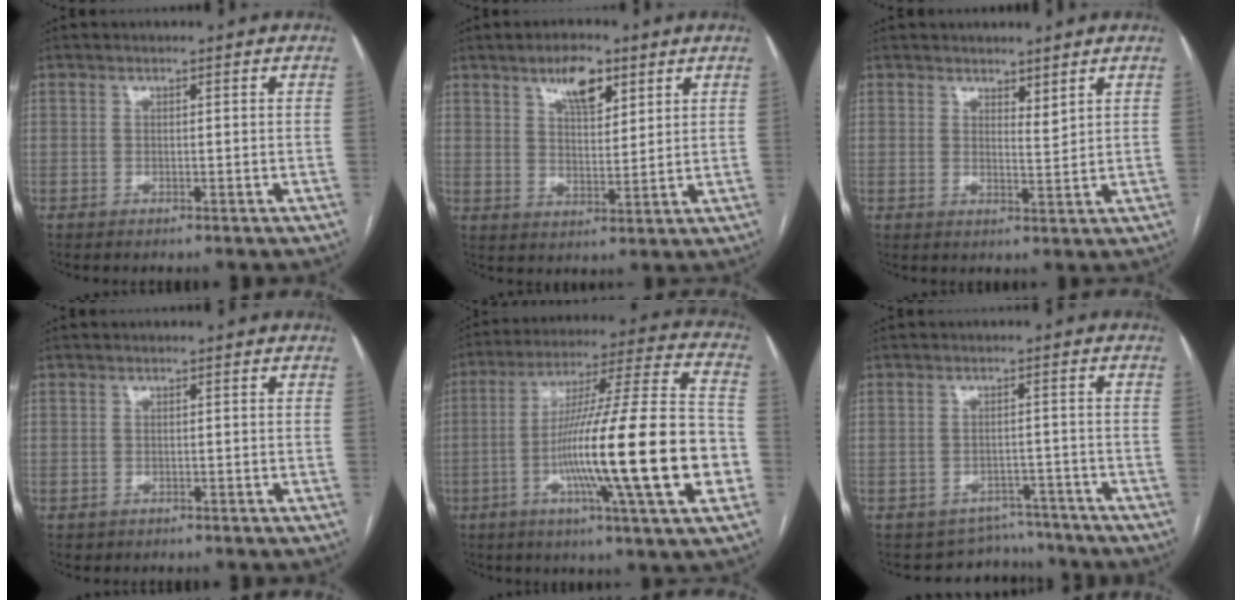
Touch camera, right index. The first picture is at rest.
{"total": 6.9, "force": [4.1, 2.7, 4.8], "torque": [-0.082, 0.004, 0.071]}
{"total": 2.4, "force": [2.1, 0.6, 1.0], "torque": [-0.016, -0.011, 0.039]}
{"total": 0.6, "force": [-0.1, 0.6, -0.1], "torque": [0.007, 0.007, -0.004]}
{"total": 24.4, "force": [-5.9, 0.5, 23.7], "torque": [-0.360, -0.010, -0.105]}
{"total": 5.7, "force": [-5.0, 2.4, -1.4], "torque": [0.029, 0.026, -0.063]}